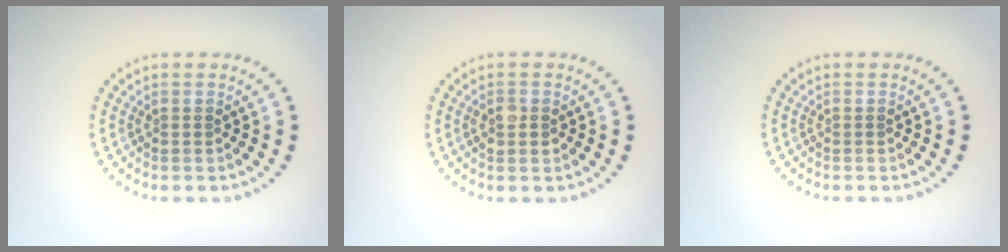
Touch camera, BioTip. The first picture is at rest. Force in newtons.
{"total": 1.9, "press": 1.9, "slide": 0.1}
{"total": 0.0}